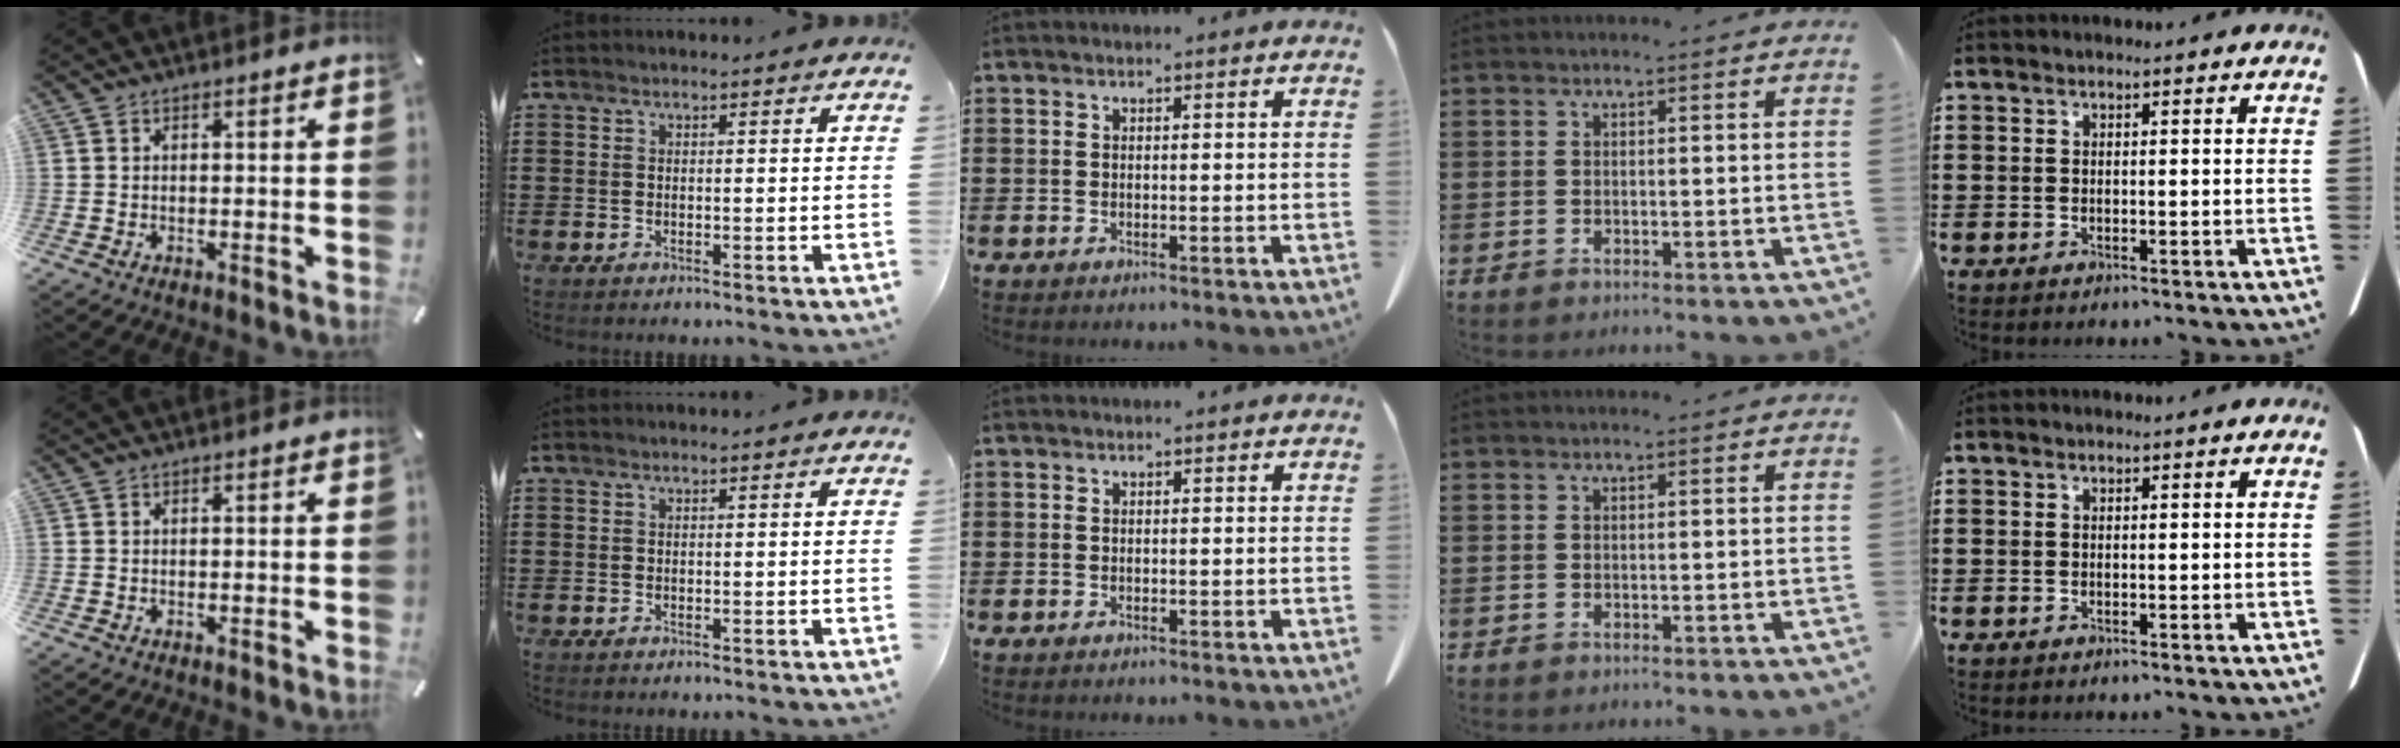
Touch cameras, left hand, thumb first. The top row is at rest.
{}